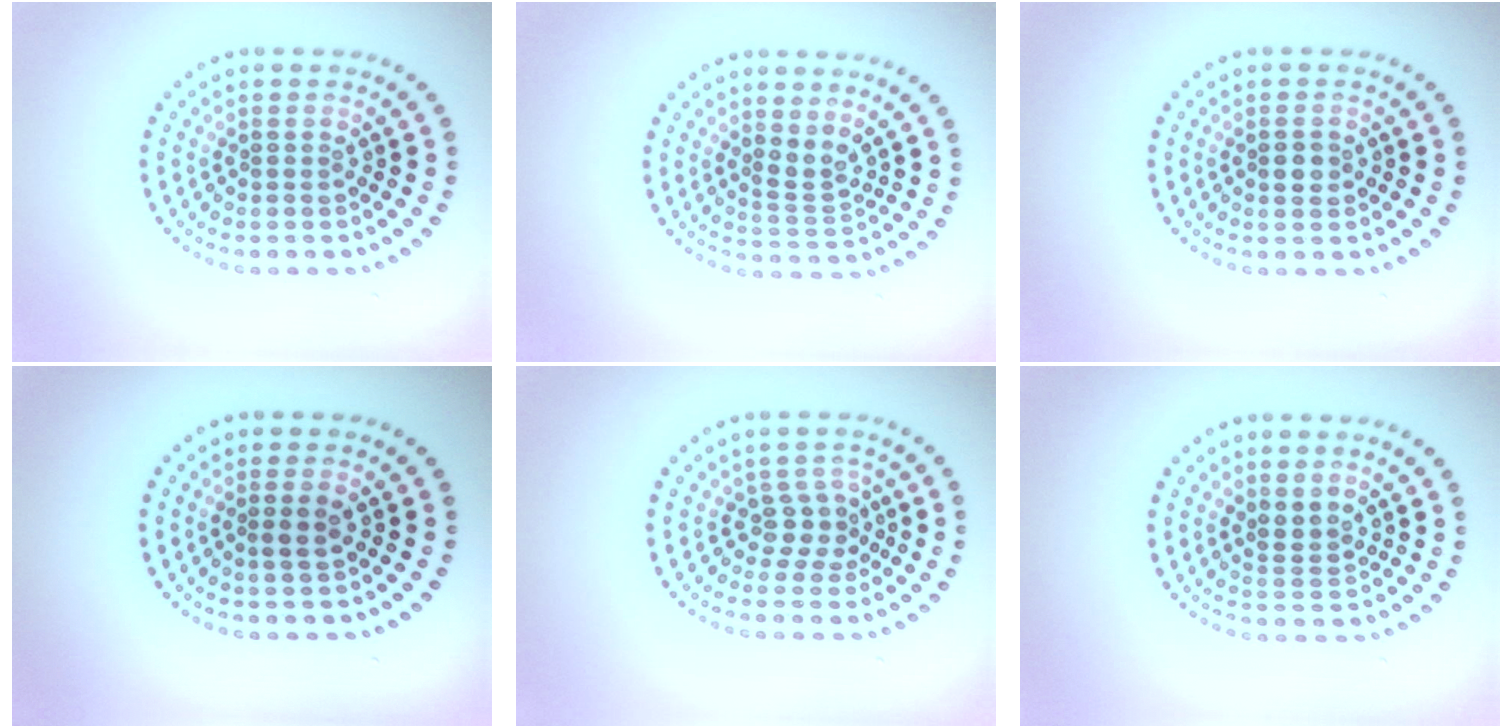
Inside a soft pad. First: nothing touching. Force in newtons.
{"total": 1.9, "press": 1.4, "slide": 1.2}
{"total": 1.2, "press": 1.1, "slide": 0.4}
{"total": 1.4, "press": 1.2, "slide": 0.7}
{"total": 2.1, "press": 1.6, "slide": 1.4}
{"total": 2.0, "press": 1.4, "slide": 1.4}